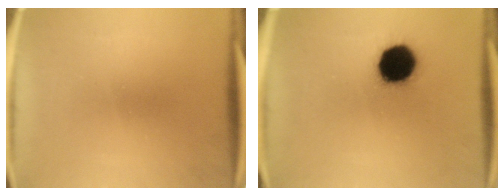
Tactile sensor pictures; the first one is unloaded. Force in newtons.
{"total": 14.6}